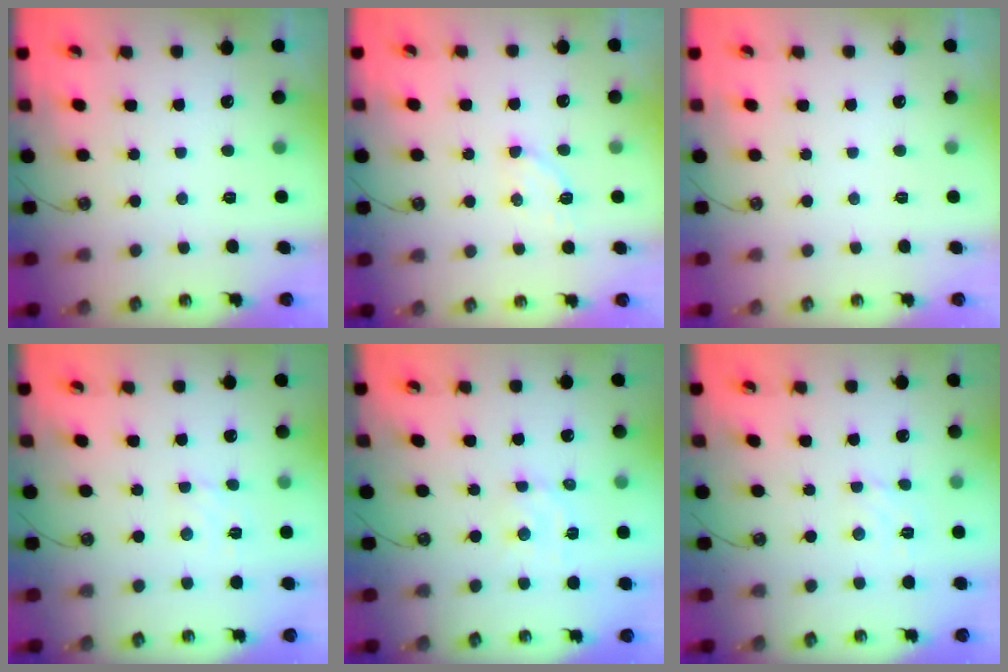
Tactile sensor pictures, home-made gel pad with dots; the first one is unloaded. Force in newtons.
{"total": 6.1, "press": 6.0, "slide": 0.8}
{"total": 0.0}
{"total": 3.0, "press": 2.9, "slide": 0.5}
{"total": 4.6, "press": 4.6, "slide": 0.2}
{"total": 2.3, "press": 2.3, "slide": 0.5}